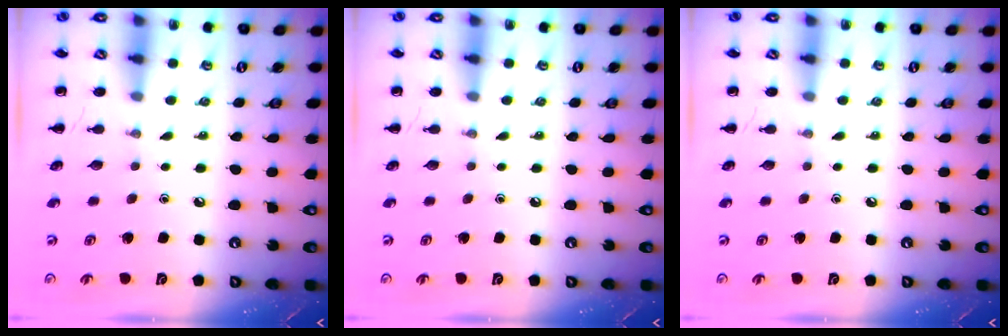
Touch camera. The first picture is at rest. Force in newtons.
{"total": 0.0}
{"total": 0.0}